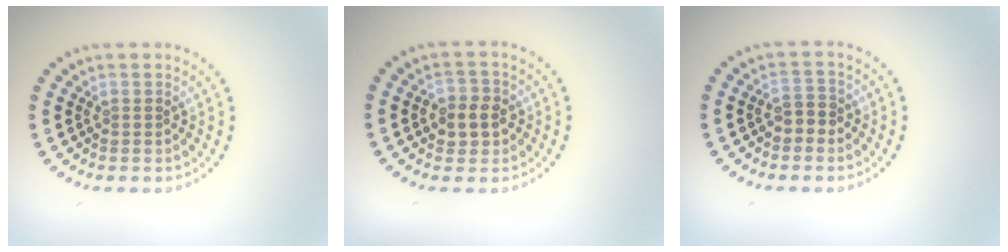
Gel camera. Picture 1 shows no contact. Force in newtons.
{"total": 2.7, "press": 2.6, "slide": 0.6}
{"total": 1.8, "press": 1.6, "slide": 0.7}